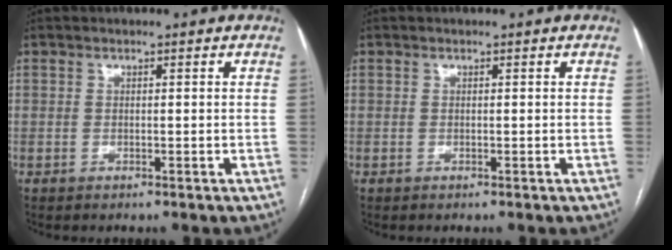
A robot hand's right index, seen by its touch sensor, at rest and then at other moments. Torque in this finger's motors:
{"motor_torque": [0.00, 0.00, 0.00, 0.00]}